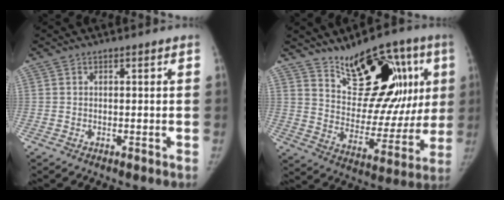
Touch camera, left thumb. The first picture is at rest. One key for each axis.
{"total": 22.4, "fx": 10.1, "fy": 11.8, "fz": 16.1, "tx": -0.166, "ty": -0.030, "tz": 0.159}